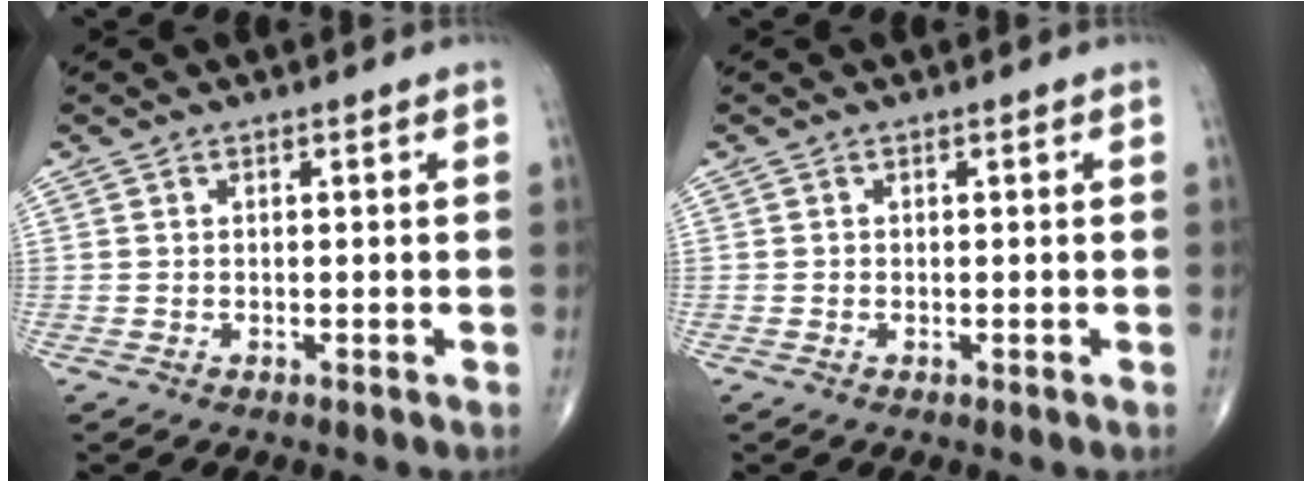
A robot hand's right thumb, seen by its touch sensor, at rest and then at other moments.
{"total": 0.0}